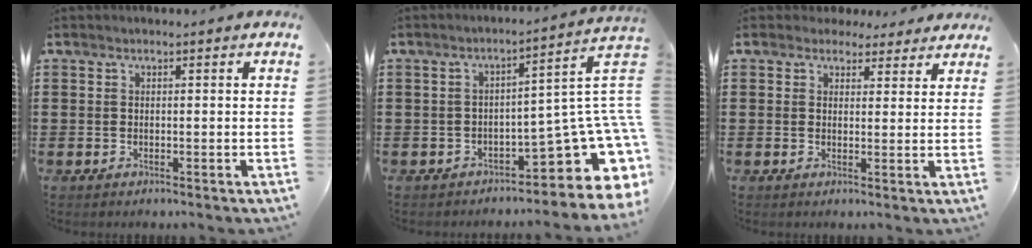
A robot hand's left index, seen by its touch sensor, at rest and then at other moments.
{"total": 11.8, "force": [-3.7, 3.8, 10.6], "torque": [-0.159, -0.010, -0.057]}
{"total": 3.0, "force": [2.5, 1.5, 0.3], "torque": [-0.009, 0.000, 0.046]}